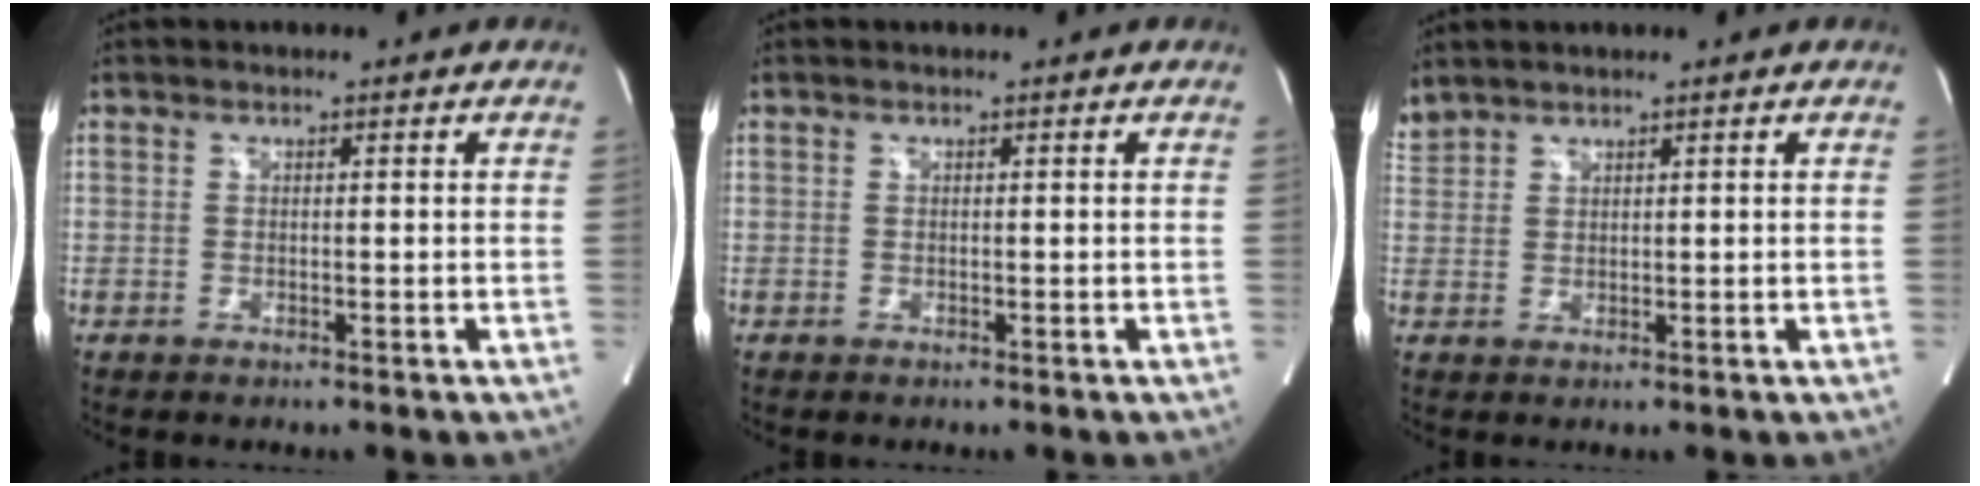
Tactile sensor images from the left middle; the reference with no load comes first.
{"total": 0.0}
{"total": 2.9, "force": [2.8, 0.3, 0.6], "torque": [-0.030, 0.025, 0.066]}